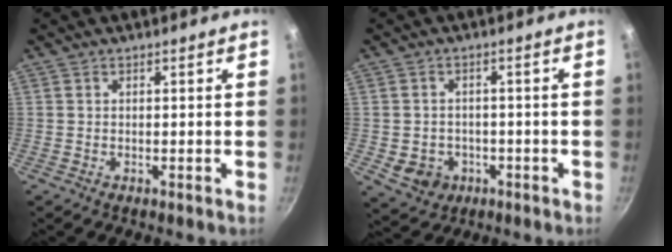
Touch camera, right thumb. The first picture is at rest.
{"total": 5.4, "force": [-1.5, 4.6, 2.3], "torque": [-0.020, 0.016, -0.008]}